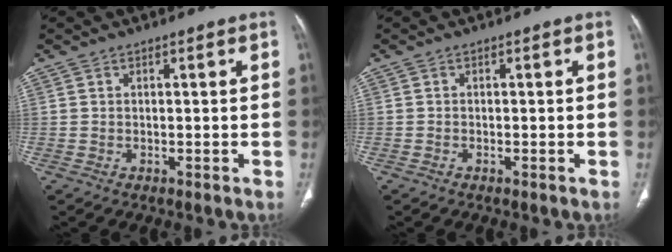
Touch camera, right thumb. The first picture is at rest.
{"total": 0.0}